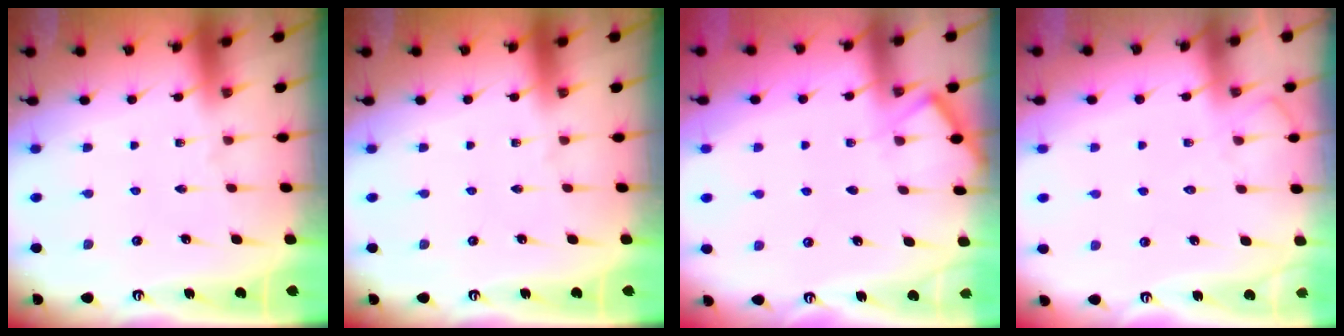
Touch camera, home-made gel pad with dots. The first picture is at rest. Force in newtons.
{"total": 0.0}
{"total": 6.1, "press": 6.1, "slide": 0.4}
{"total": 8.2, "press": 8.1, "slide": 1.0}